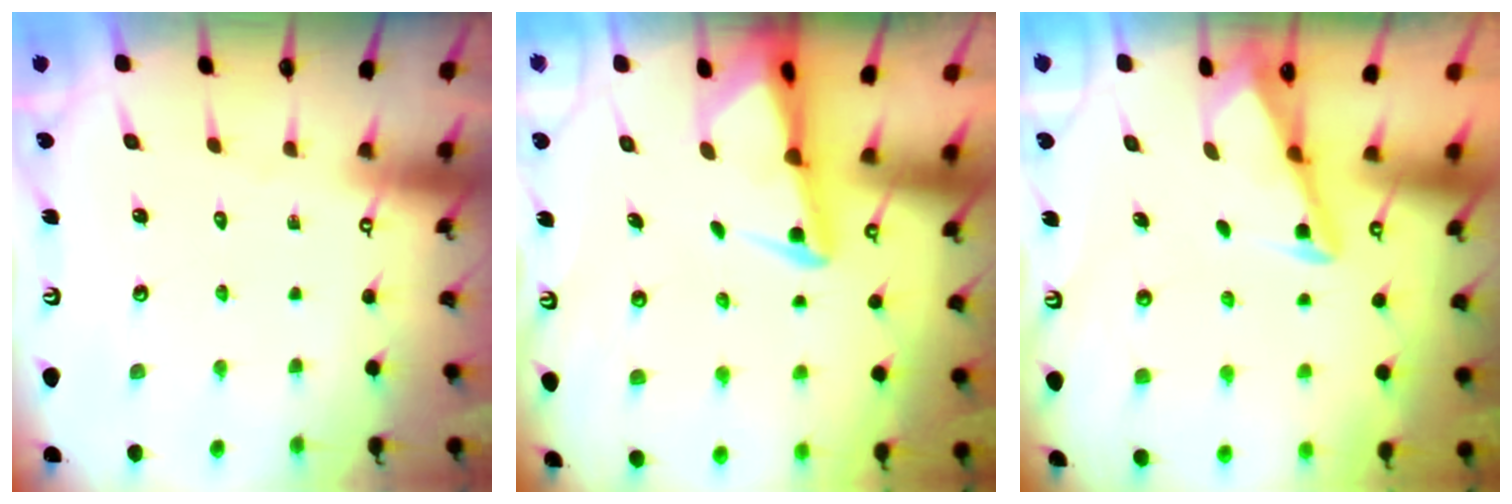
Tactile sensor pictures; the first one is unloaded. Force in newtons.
{"total": 3.1, "press": 3.1, "slide": 0.5}
{"total": 2.8, "press": 2.8, "slide": 0.4}